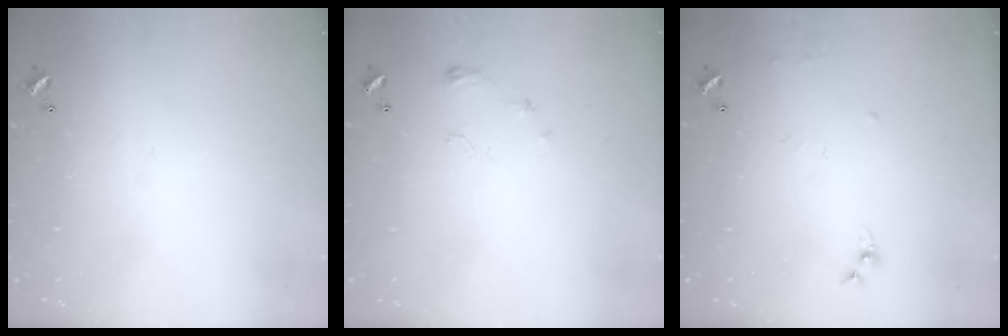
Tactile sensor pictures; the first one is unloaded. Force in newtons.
{"total": 4.5, "press": 4.5, "slide": 0.6}
{"total": 6.4, "press": 6.4, "slide": 0.8}